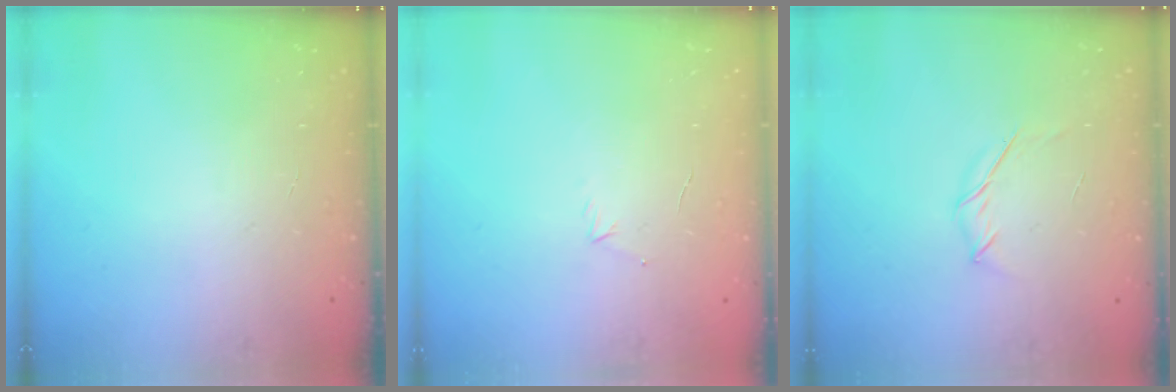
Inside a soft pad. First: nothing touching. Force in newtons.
{"total": 3.2, "press": 3.1, "slide": 0.8}
{"total": 3.8, "press": 3.7, "slide": 0.9}